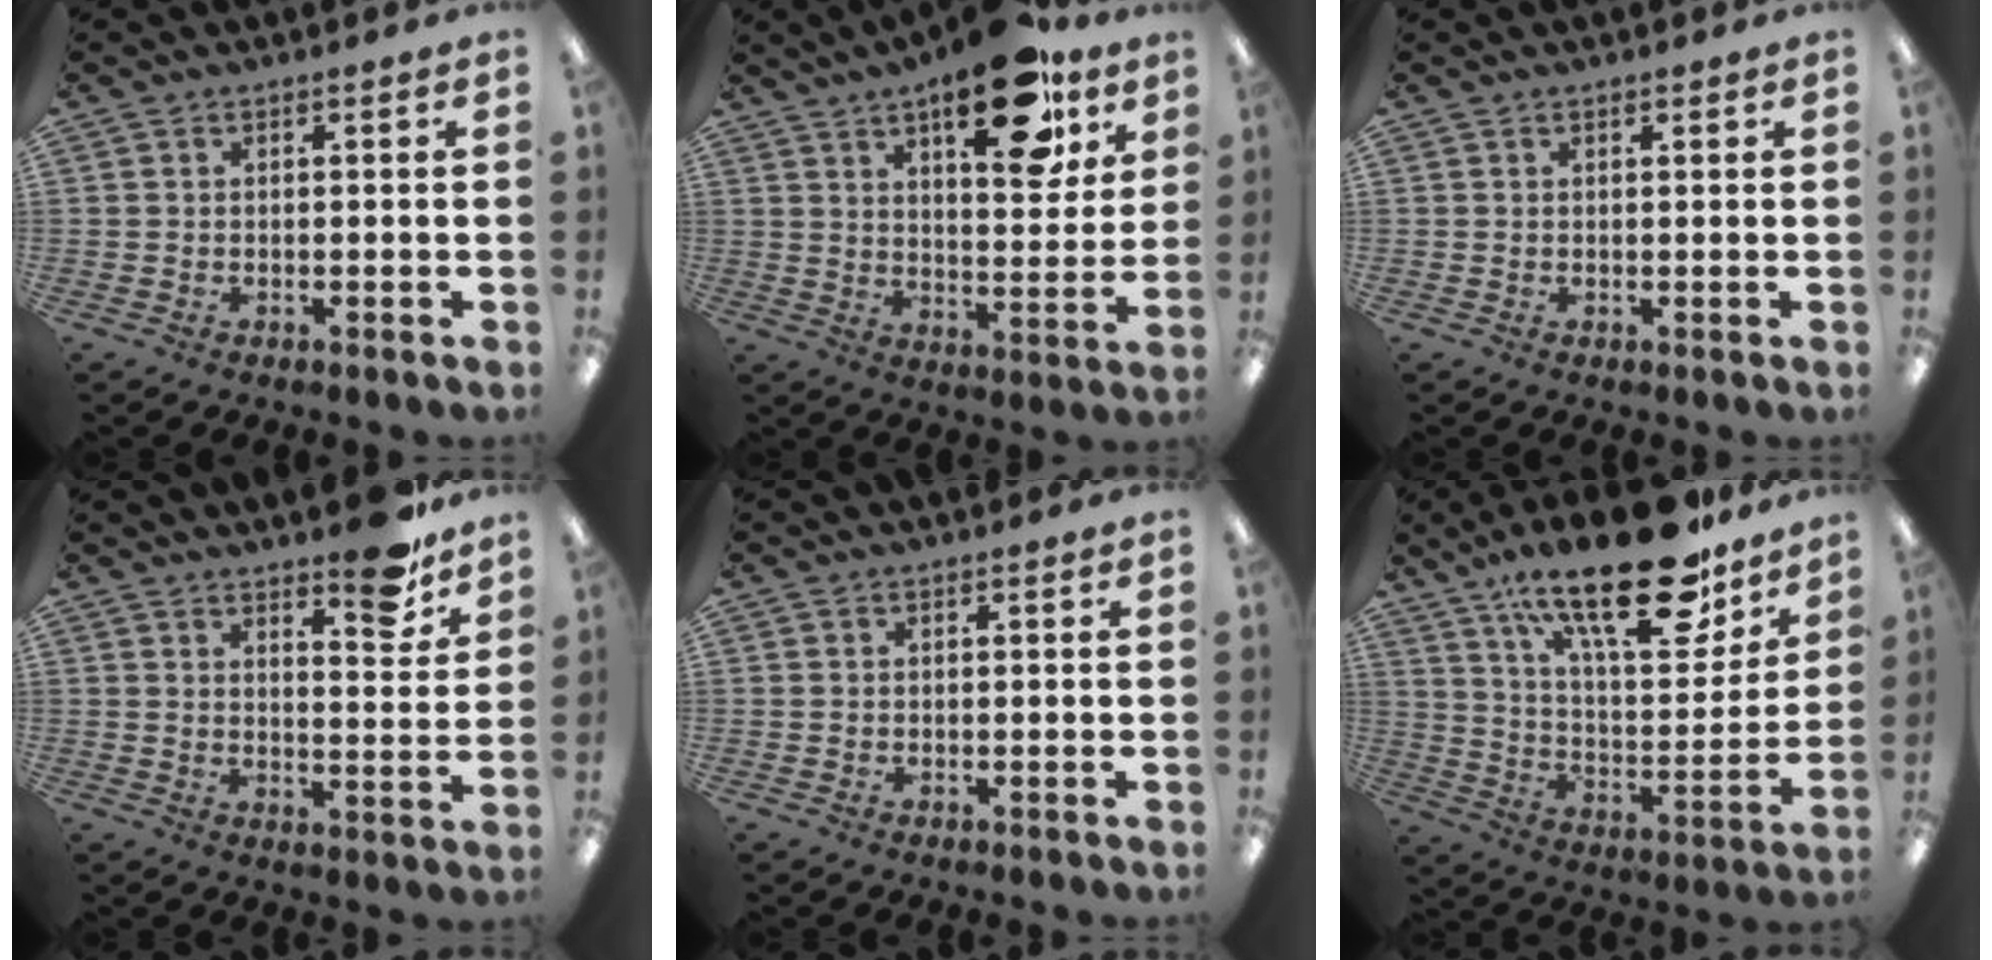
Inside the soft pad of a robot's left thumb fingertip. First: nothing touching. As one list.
[{"total": 19.1, "force": [11.9, 7.7, 12.9], "torque": [-0.174, -0.061, 0.189]}, {"total": 0.7, "force": [0.6, 0.2, 0.3], "torque": [-0.006, 0.001, 0.010]}, {"total": 9.6, "force": [7.6, 2.8, 5.2], "torque": [-0.049, -0.055, 0.125]}, {"total": 0.0}, {"total": 25.2, "force": [17.2, 8.7, 16.2], "torque": [-0.249, -0.106, 0.285]}]